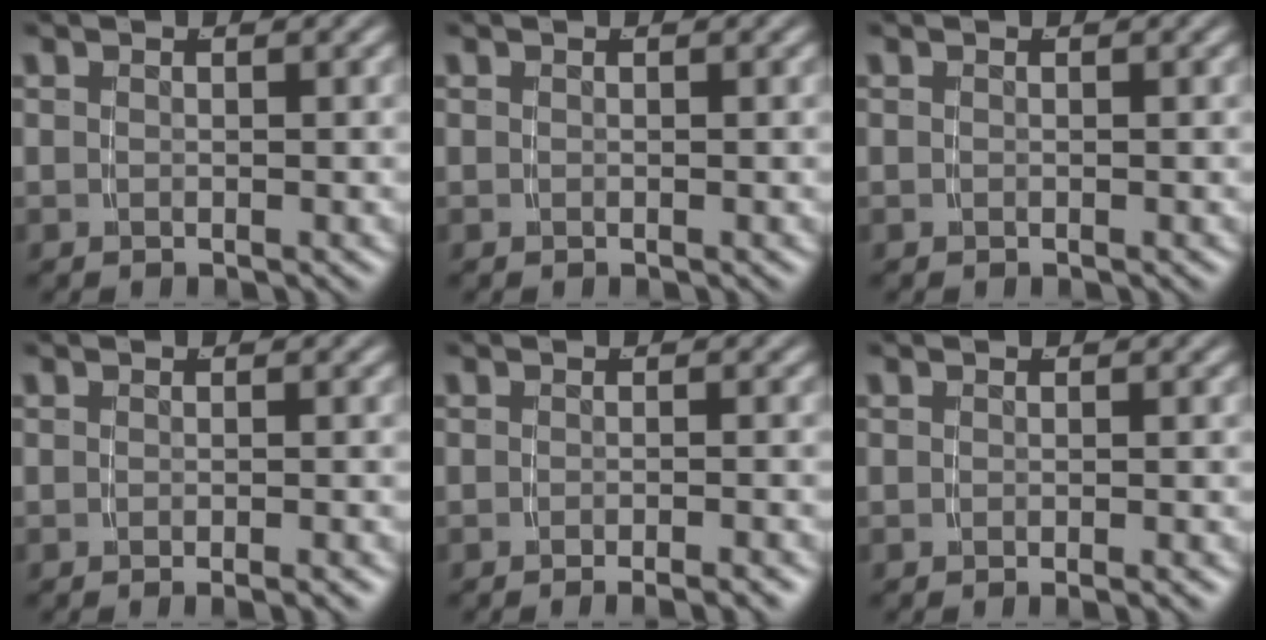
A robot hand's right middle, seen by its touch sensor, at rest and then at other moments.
{"total": 0.0}
{"total": 0.0}
{"total": 1.4, "force": [-1.2, -0.1, 0.6], "torque": [-0.006, 0.007, -0.024]}
{"total": 2.4, "force": [-2.2, -0.2, 1.0], "torque": [-0.006, 0.007, -0.040]}
{"total": 1.0, "force": [-0.9, -0.1, 0.5], "torque": [-0.006, 0.006, -0.018]}